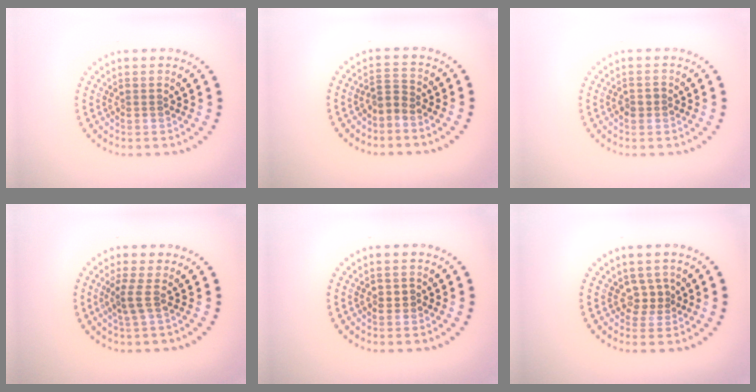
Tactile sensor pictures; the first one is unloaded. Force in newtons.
{"total": 1.8, "press": 1.4, "slide": 1.3}
{"total": 1.1, "press": 1.1, "slide": 0.1}
{"total": 1.9, "press": 1.3, "slide": 1.4}
{"total": 1.1, "press": 1.0, "slide": 0.2}
{"total": 1.9, "press": 1.4, "slide": 1.2}